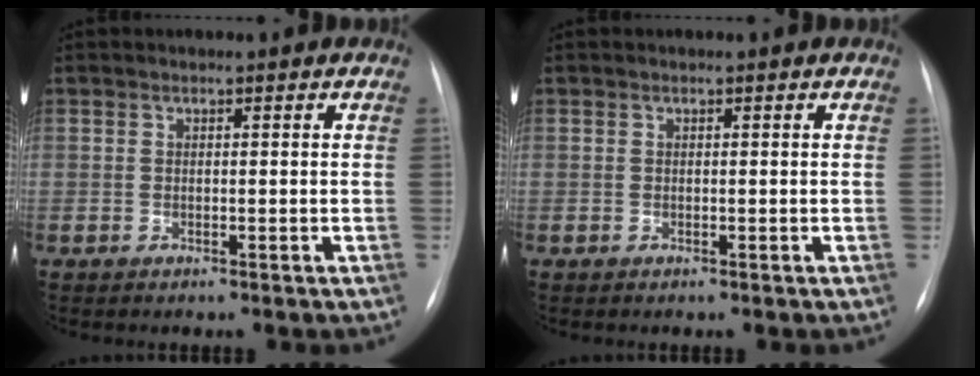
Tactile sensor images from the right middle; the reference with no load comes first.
{"total": 0.0}